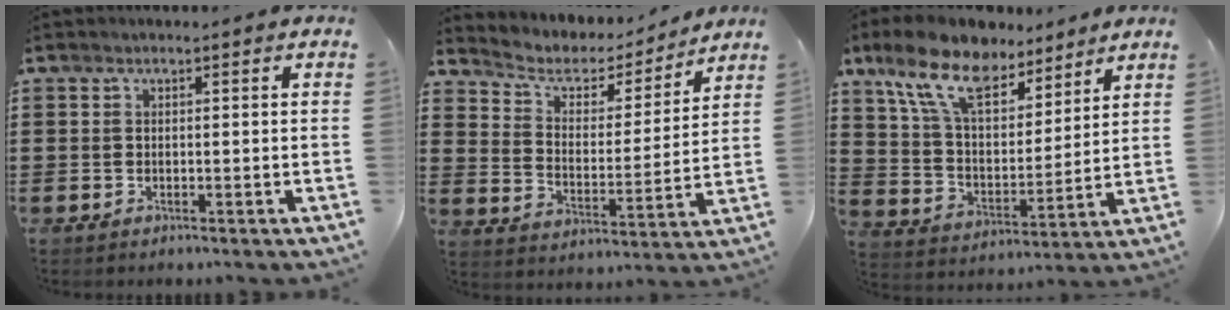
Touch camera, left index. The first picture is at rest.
{"total": 4.9, "force": [4.0, 2.4, 1.5], "torque": [-0.058, -0.021, 0.063]}
{"total": 11.9, "force": [8.9, 4.5, 6.4], "torque": [-0.160, -0.025, 0.162]}